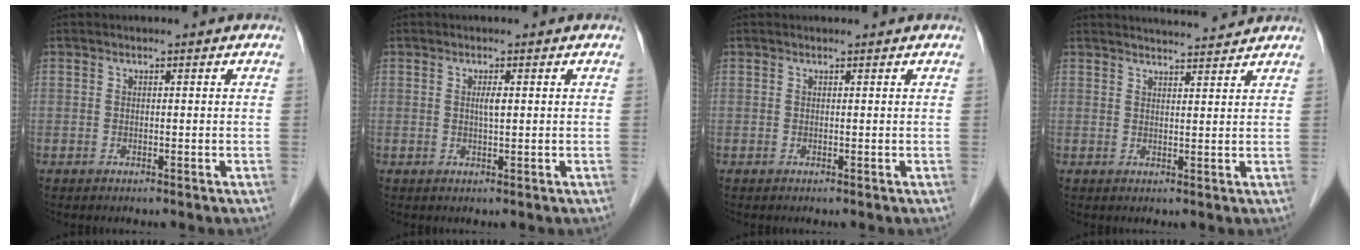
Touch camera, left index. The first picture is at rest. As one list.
[{"total": 1.3, "force": [0.3, 0.1, 1.2], "torque": [-0.028, -0.001, 0.006]}, {"total": 1.0, "force": [1.0, 0.1, 0.1], "torque": [-0.008, 0.010, 0.015]}, {"total": 6.1, "force": [6.0, 0.0, 1.2], "torque": [-0.022, 0.015, 0.077]}]